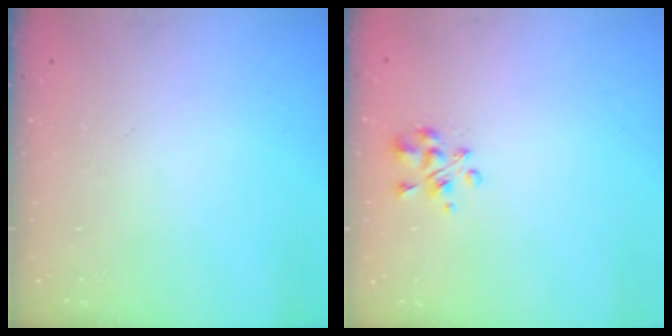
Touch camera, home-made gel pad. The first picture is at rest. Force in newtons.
{"total": 3.8, "press": 3.8, "slide": 0.6}